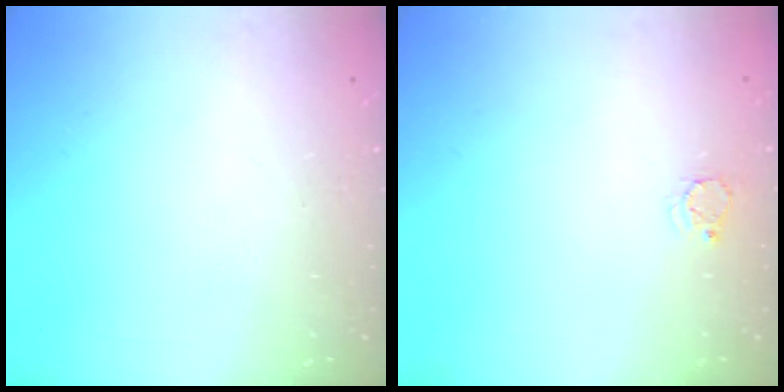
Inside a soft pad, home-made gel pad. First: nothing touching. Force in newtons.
{"total": 3.0, "press": 3.0, "slide": 0.2}